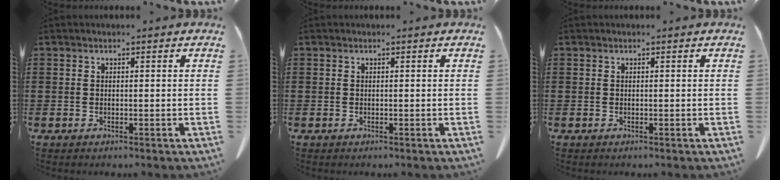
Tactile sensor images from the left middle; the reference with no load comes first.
{"total": 0.0}
{"total": 0.0}